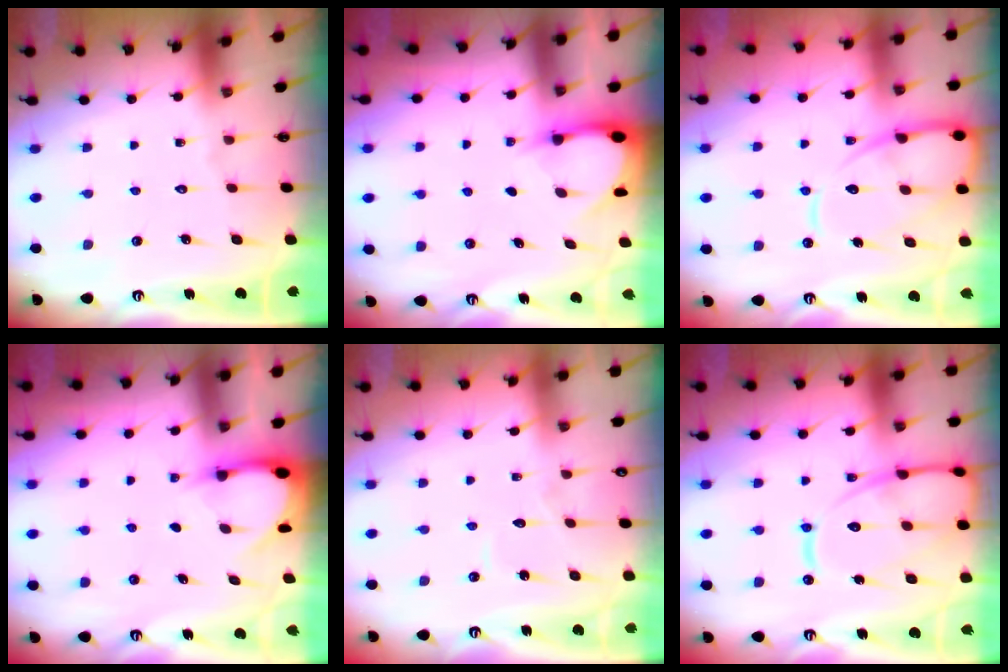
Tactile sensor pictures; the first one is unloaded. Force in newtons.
{"total": 2.9, "press": 2.9, "slide": 0.4}
{"total": 12.7, "press": 12.6, "slide": 1.4}
{"total": 3.0, "press": 3.0, "slide": 0.3}
{"total": 2.9, "press": 2.9, "slide": 0.3}
{"total": 15.7, "press": 15.7, "slide": 1.4}